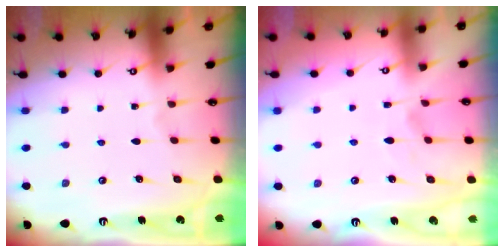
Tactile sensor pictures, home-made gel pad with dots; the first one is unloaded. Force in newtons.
{"total": 2.4, "press": 2.1, "slide": 1.1}